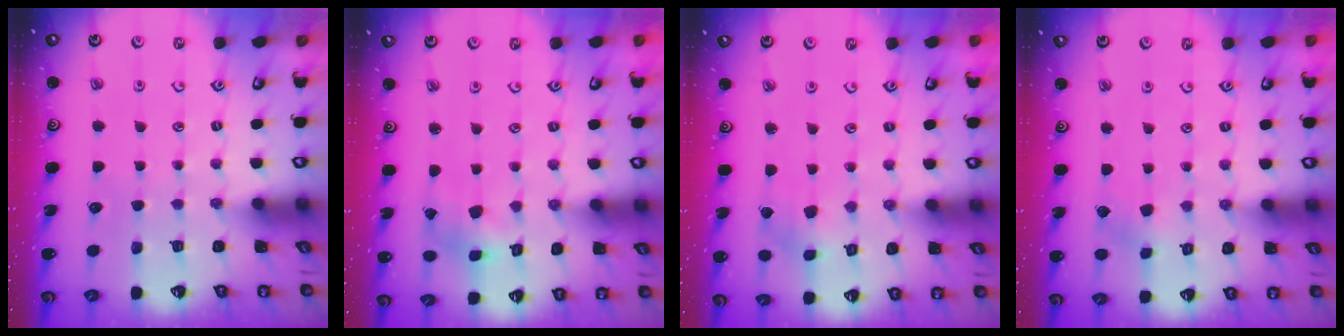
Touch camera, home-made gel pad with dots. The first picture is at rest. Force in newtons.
{"total": 4.6, "press": 4.6, "slide": 0.7}
{"total": 2.2, "press": 2.2, "slide": 0.1}
{"total": 2.6, "press": 2.4, "slide": 0.9}